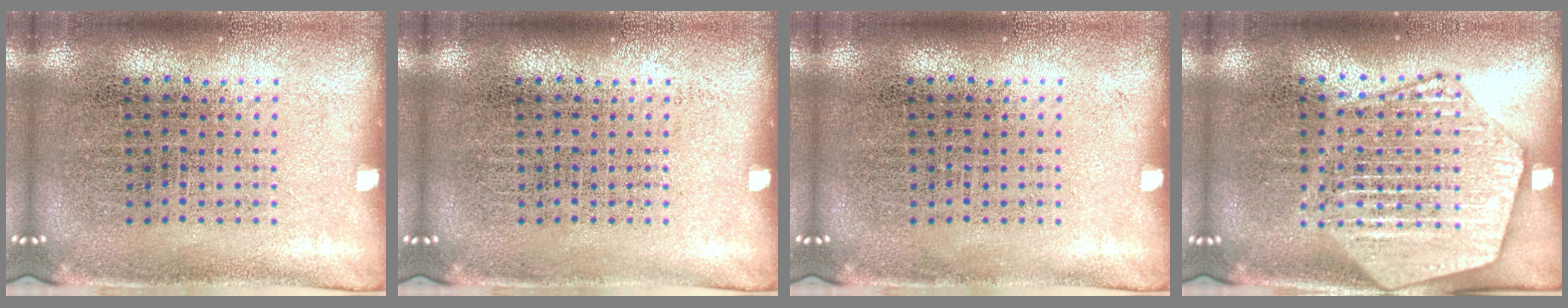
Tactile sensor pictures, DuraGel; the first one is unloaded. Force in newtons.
{"total": 0.0}
{"total": 0.0}
{"total": 2.9, "press": 2.8, "slide": 0.4}